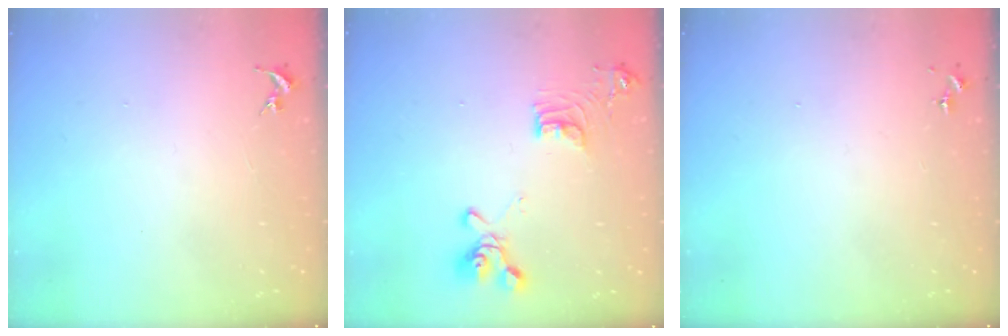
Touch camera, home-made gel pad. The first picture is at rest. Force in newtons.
{"total": 14.5, "press": 14.4, "slide": 1.7}
{"total": 0.0}